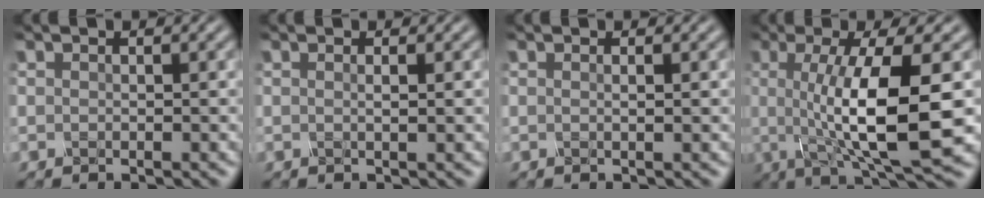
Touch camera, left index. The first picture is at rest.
{"total": 1.0, "force": [0.1, 0.3, 0.9], "torque": [-0.008, 0.003, -0.004]}
{"total": 0.7, "force": [0.1, 0.2, 0.6], "torque": [-0.004, 0.003, -0.003]}
{"total": 10.3, "force": [-0.3, 2.6, 10.0], "torque": [-0.141, -0.004, -0.004]}